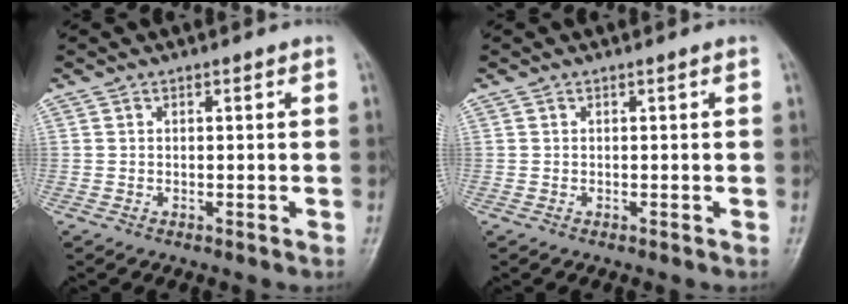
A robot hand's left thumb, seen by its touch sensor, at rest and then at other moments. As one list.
[{"total": 0.0}]